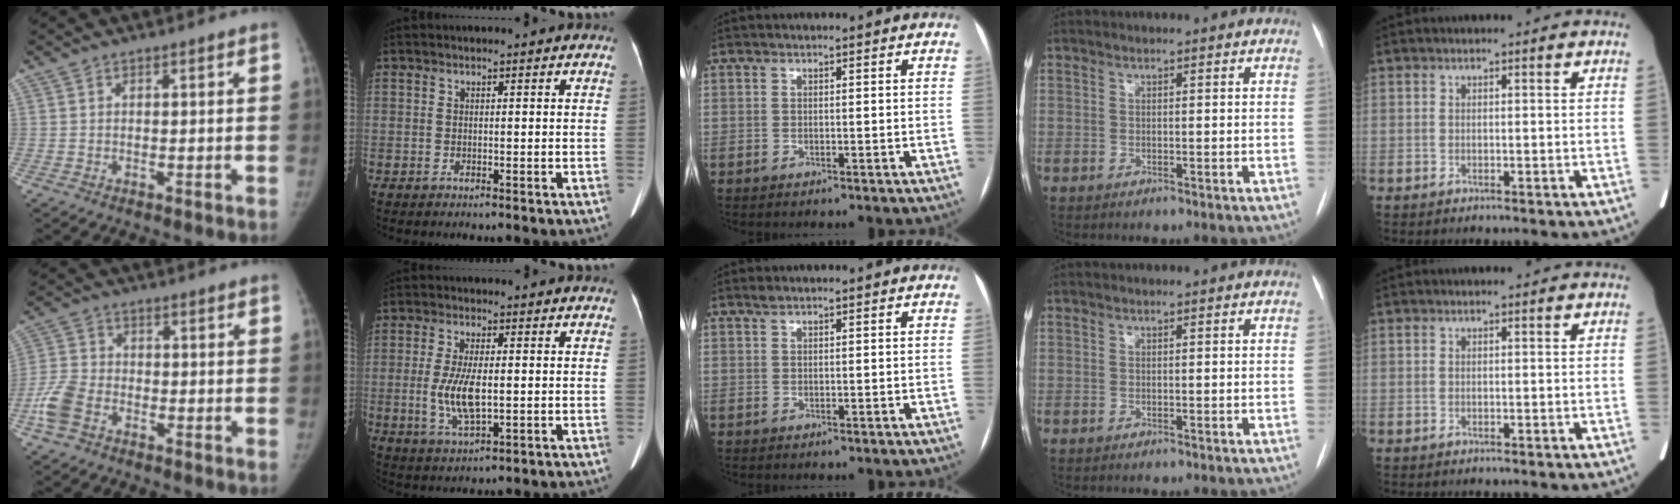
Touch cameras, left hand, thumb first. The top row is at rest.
{"thumb": {"total": 7.0, "force": [-3.4, 4.5, 4.2], "torque": [-0.096, 0.013, -0.072]}, "index": {"total": 6.8, "force": [-0.5, 2.1, 6.5], "torque": [-0.141, -0.007, -0.005]}, "middle": {"total": 0.6, "force": [0.5, 0.1, 0.3], "torque": [-0.010, 0.006, 0.012]}}